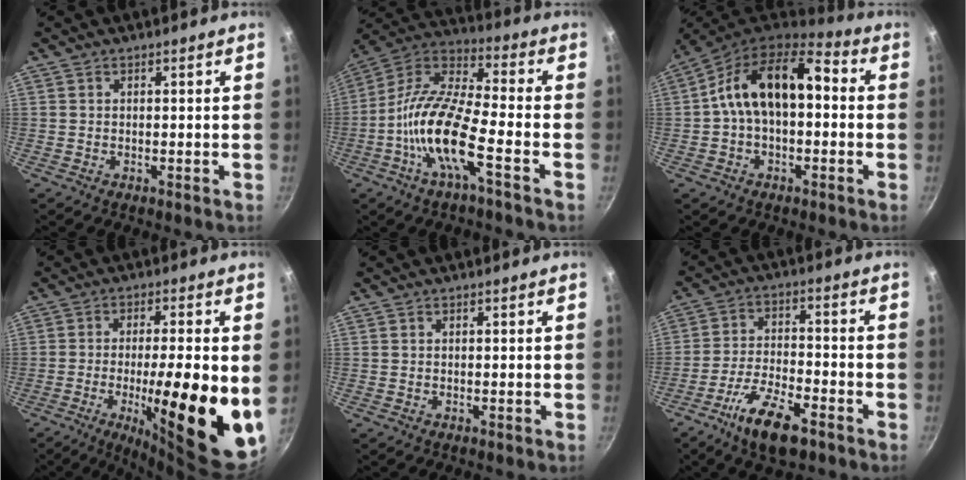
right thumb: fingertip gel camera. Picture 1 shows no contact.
{"total": 15.7, "force": [-5.5, 4.5, 14.0], "torque": [-0.269, 0.044, -0.127]}
{"total": 15.1, "force": [0.7, 9.1, 12.1], "torque": [-0.176, 0.047, -0.006]}
{"total": 20.8, "force": [-3.6, 5.1, 19.9], "torque": [-0.277, -0.009, -0.053]}
{"total": 0.0}
{"total": 11.3, "force": [-6.8, 4.1, 8.1], "torque": [-0.147, 0.035, -0.127]}